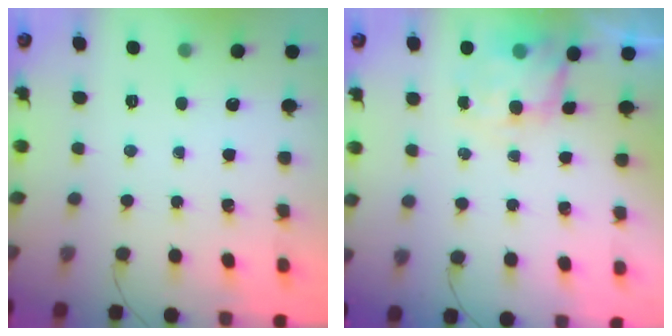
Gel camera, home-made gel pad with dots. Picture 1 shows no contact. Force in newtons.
{"total": 5.5, "press": 5.4, "slide": 1.2}